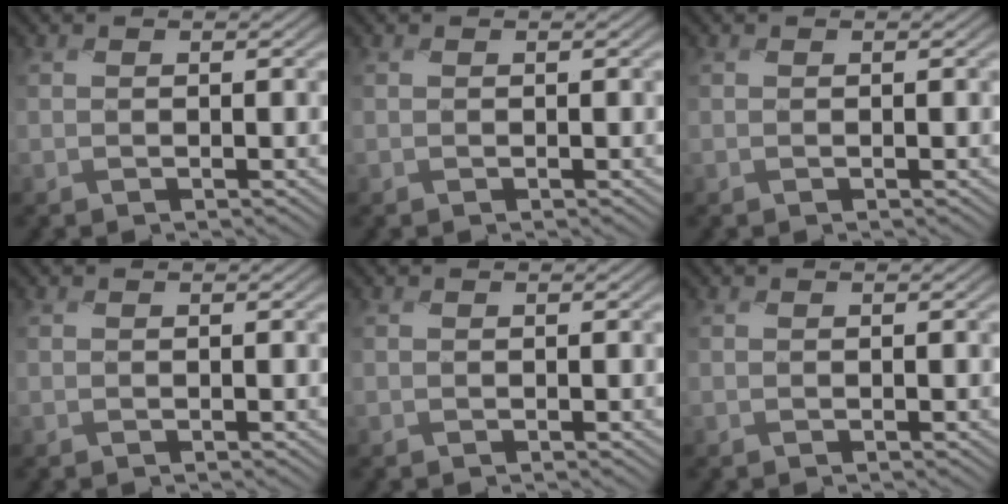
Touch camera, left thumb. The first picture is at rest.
{"total": 0.0}
{"total": 0.0}
{"total": 0.0}
{"total": 0.0}
{"total": 0.0}